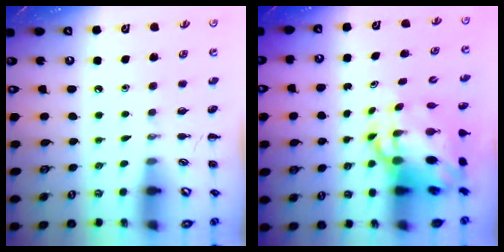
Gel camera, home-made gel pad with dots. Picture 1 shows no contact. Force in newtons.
{"total": 10.2, "press": 9.9, "slide": 2.6}